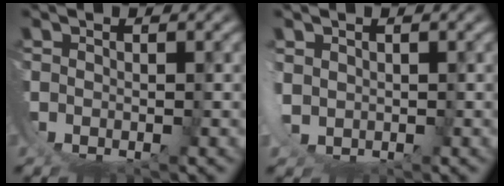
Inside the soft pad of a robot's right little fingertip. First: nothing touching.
{"total": 1.6, "force": [0.8, 0.7, 1.2], "torque": [-0.049, -0.014, 0.027]}